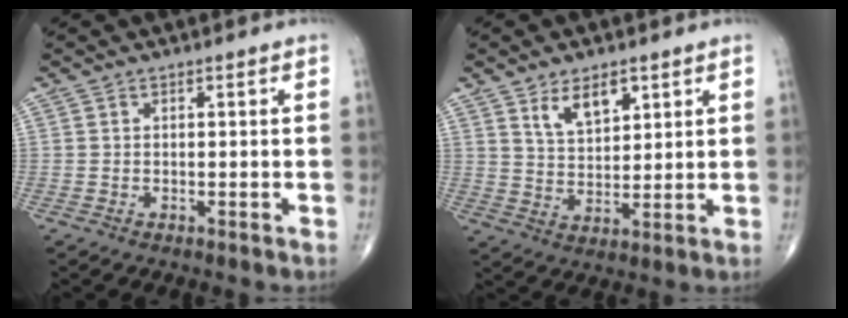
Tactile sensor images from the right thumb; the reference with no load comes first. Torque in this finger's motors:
{"motor_torque": [-0.12, 0.48, 0.09, 0.08, 0.20]}